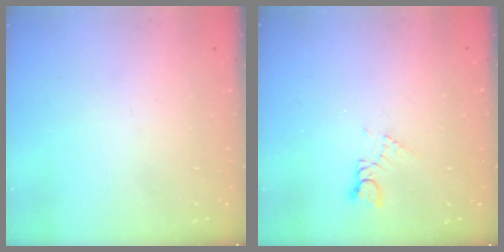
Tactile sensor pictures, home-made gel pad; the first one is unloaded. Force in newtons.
{"total": 1.4, "press": 1.4, "slide": 0.2}